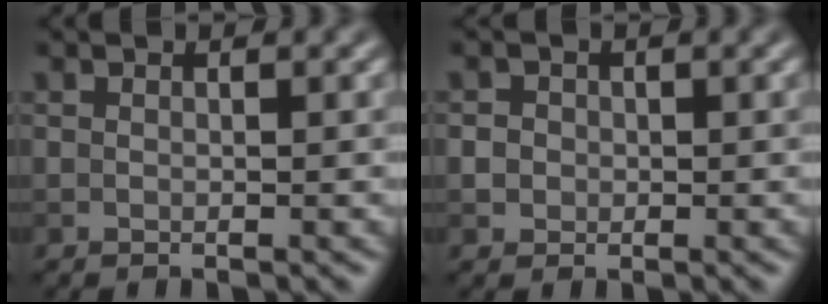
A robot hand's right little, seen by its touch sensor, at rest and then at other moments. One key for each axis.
{"total": 2.4, "fx": 0.5, "fy": 2.1, "fz": 0.9, "tx": -0.004, "ty": 0.010, "tz": 0.000}